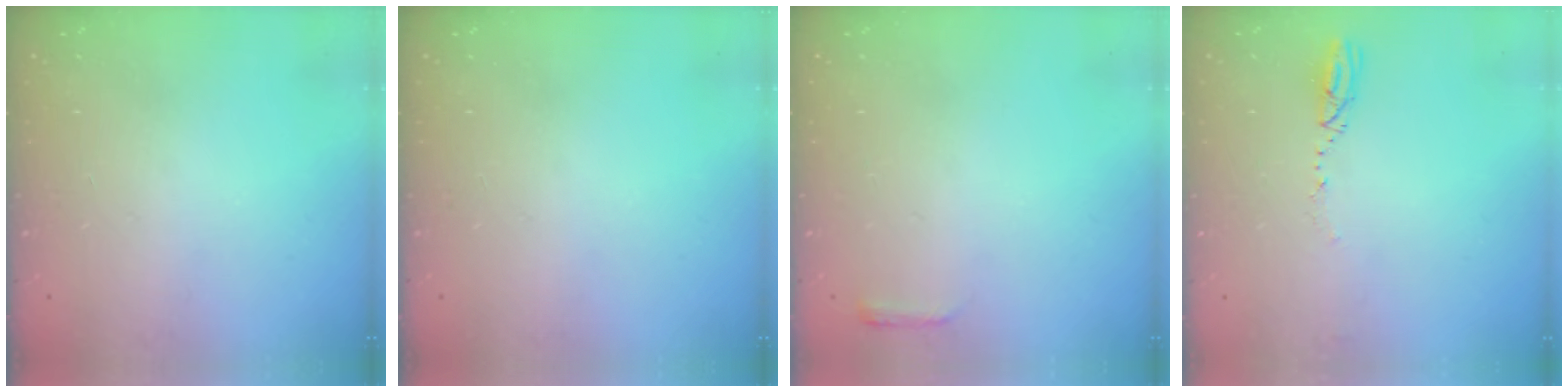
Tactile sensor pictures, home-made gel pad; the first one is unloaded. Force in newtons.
{"total": 0.0}
{"total": 2.4, "press": 2.3, "slide": 0.6}
{"total": 3.3, "press": 3.3, "slide": 0.4}